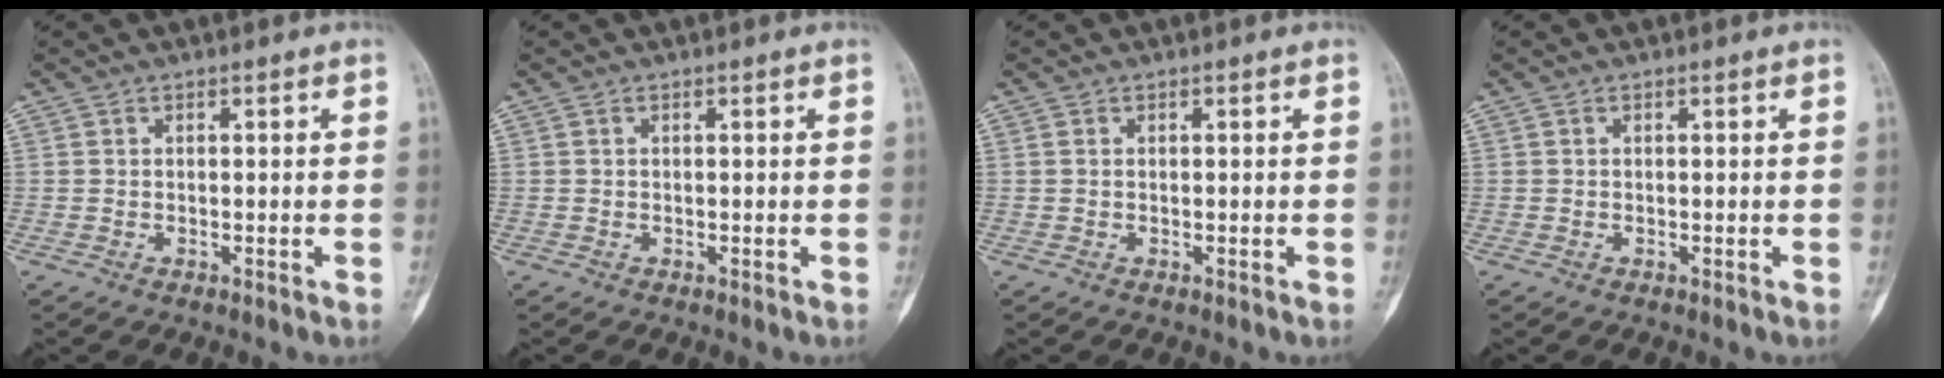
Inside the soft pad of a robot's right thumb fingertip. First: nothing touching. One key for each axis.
{"total": 0.0}
{"total": 0.0}
{"total": 0.0}